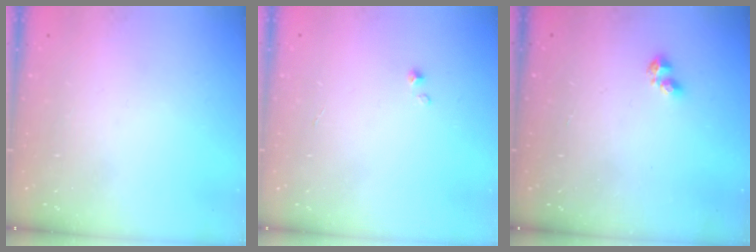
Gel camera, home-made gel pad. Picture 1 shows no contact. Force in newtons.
{"total": 0.0}
{"total": 2.3, "press": 2.2, "slide": 0.6}